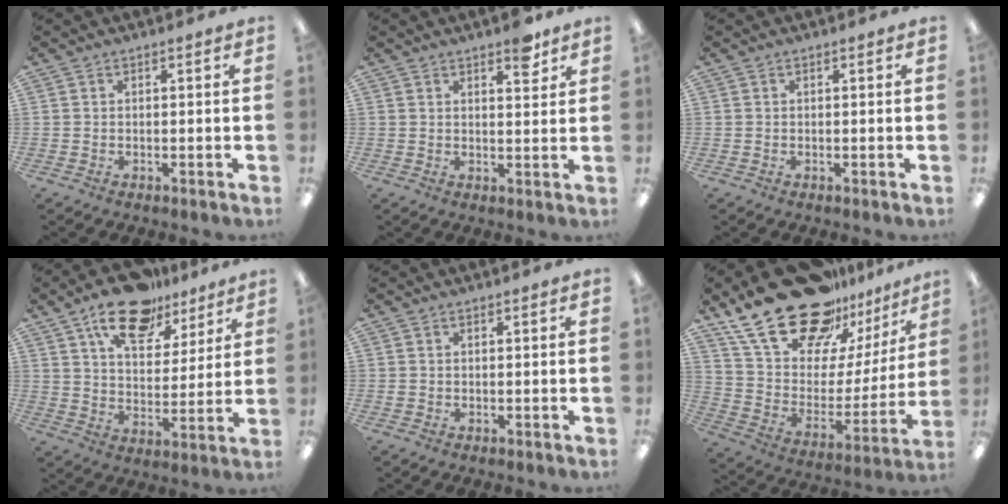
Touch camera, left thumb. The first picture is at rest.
{"total": 5.0, "force": [3.7, 1.9, 2.8], "torque": [-0.023, -0.021, 0.059]}
{"total": 0.0}
{"total": 16.1, "force": [11.5, 7.8, 8.1], "torque": [-0.125, -0.058, 0.201]}
{"total": 0.8, "force": [0.1, 0.7, 0.3], "torque": [-0.006, 0.005, 0.001]}
{"total": 27.7, "force": [20.2, 13.6, 13.2], "torque": [-0.222, -0.120, 0.366]}